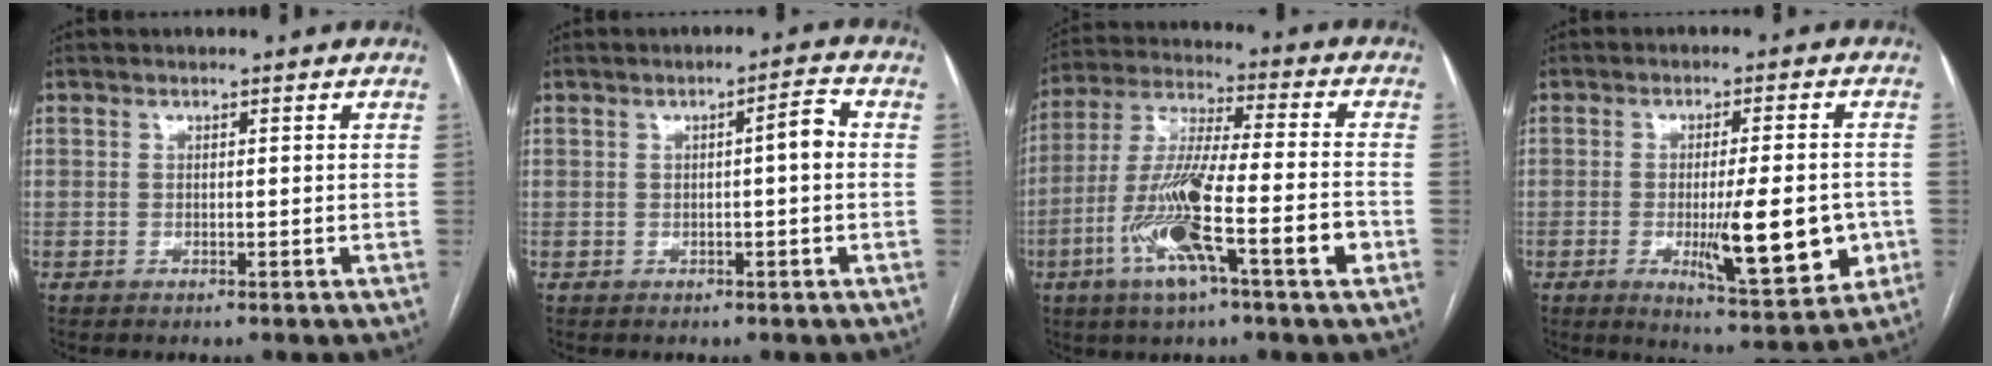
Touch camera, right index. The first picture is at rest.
{"total": 2.9, "force": [0.1, 0.4, 2.8], "torque": [-0.037, 0.007, 0.000]}
{"total": 16.1, "force": [-6.2, 1.3, 14.8], "torque": [-0.286, -0.005, -0.112]}
{"total": 12.5, "force": [-2.6, 2.4, 12.0], "torque": [-0.174, -0.018, -0.033]}